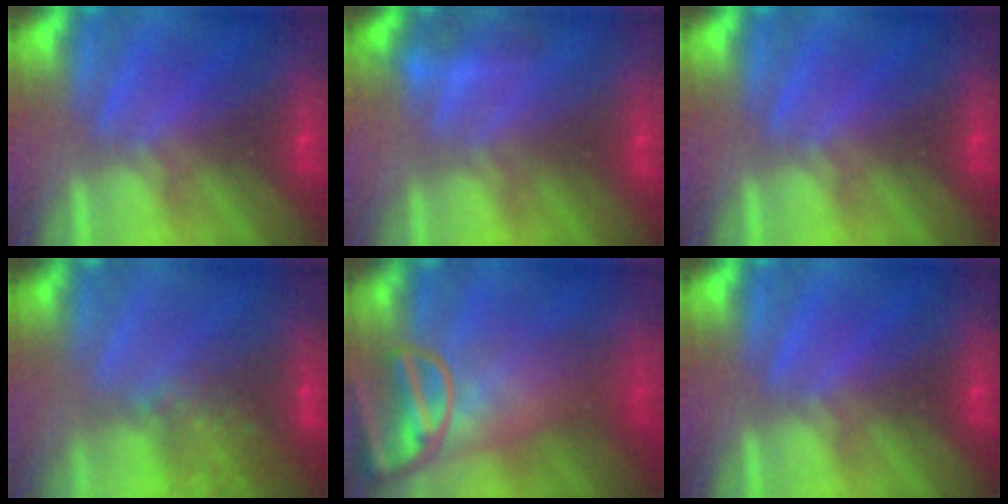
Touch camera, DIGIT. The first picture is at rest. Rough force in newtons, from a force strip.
{"total": 2.5}
{"total": 0.0}
{"total": 7.8}
{"total": 8.5}
{"total": 0.0}